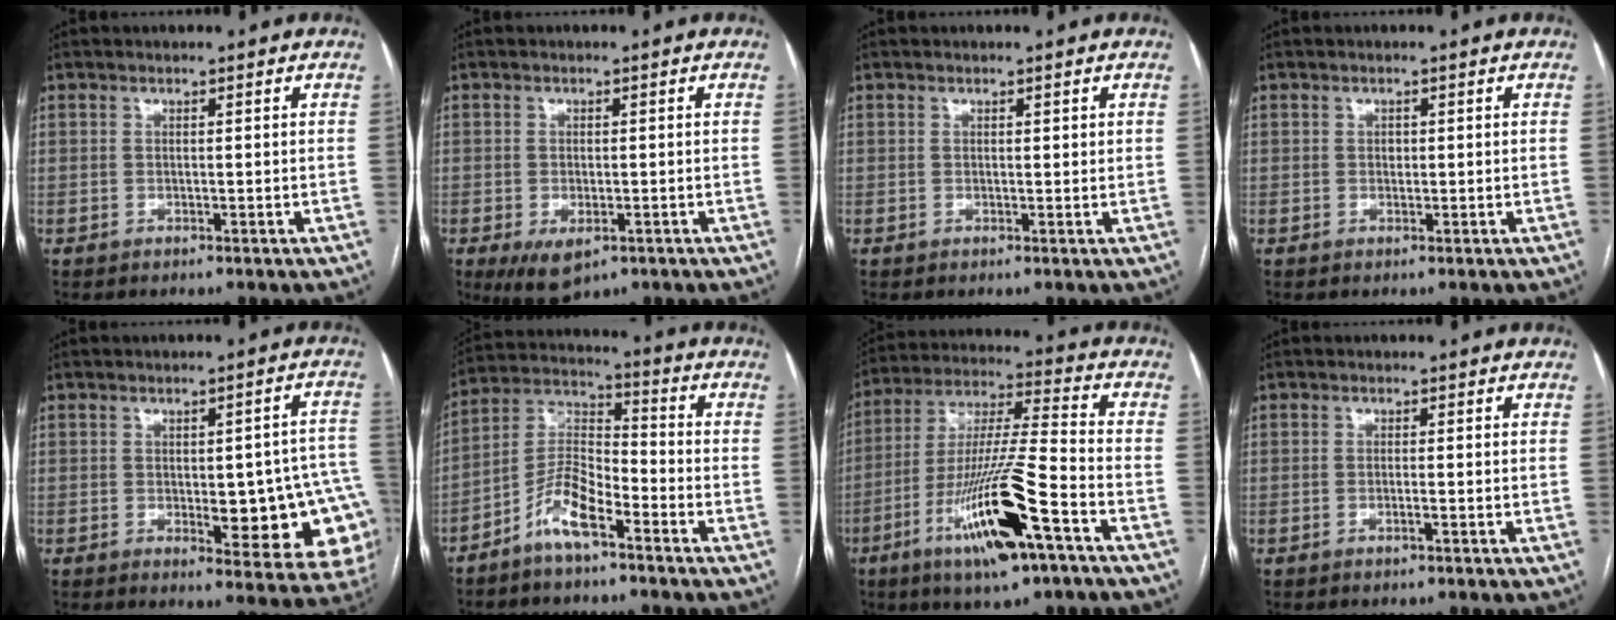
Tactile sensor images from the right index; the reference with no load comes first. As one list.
[{"total": 5.5, "force": [-2.6, 2.7, 4.0], "torque": [-0.070, -0.010, -0.031]}, {"total": 0.6, "force": [0.3, 0.3, 0.4], "torque": [-0.004, 0.000, 0.003]}, {"total": 0.7, "force": [0.1, 0.6, 0.4], "torque": [-0.004, 0.002, 0.000]}, {"total": 15.7, "force": [-3.2, 5.4, 14.4], "torque": [-0.094, 0.024, -0.022]}, {"total": 8.7, "force": [-5.3, 2.7, 6.3], "torque": [-0.132, 0.013, -0.105]}, {"total": 18.2, "force": [-8.6, 1.6, 16.0], "torque": [-0.314, -0.022, -0.151]}, {"total": 0.9, "force": [-0.5, -0.1, 0.8], "torque": [-0.017, 0.000, -0.007]}]